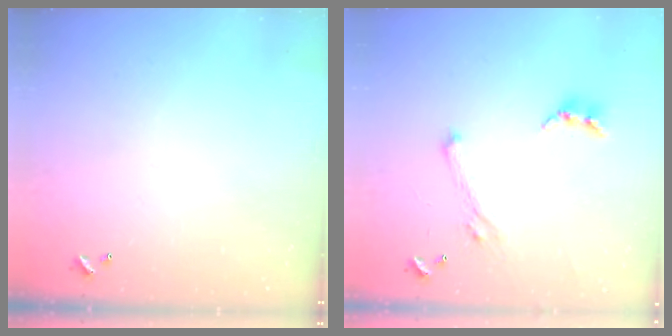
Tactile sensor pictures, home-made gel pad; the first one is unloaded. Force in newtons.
{"total": 2.7, "press": 2.7, "slide": 0.4}